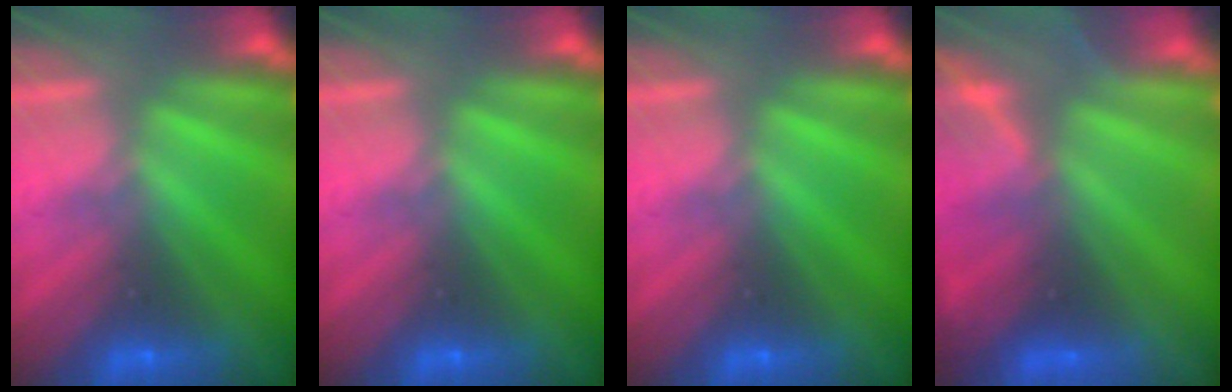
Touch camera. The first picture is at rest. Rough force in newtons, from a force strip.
{"total": 0.0}
{"total": 0.0}
{"total": 5.3}